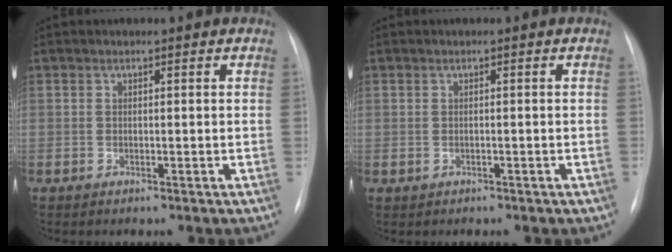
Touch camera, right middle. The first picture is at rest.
{"total": 0.6, "force": [-0.4, 0.5, 0.2], "torque": [-0.010, 0.004, 0.001]}